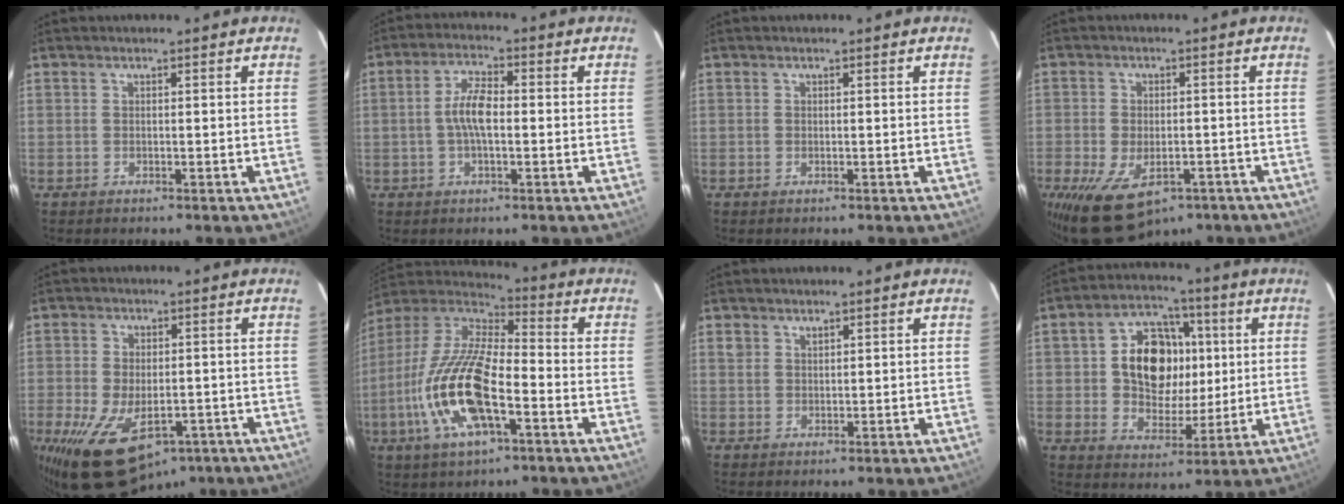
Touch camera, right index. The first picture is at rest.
{"total": 5.8, "force": [-0.6, 2.1, 5.4], "torque": [-0.108, 0.011, -0.013]}
{"total": 0.0}
{"total": 12.9, "force": [-7.5, 6.9, 7.9], "torque": [-0.177, -0.035, -0.115]}
{"total": 17.0, "force": [-8.7, 9.4, 11.2], "torque": [-0.240, -0.035, -0.129]}
{"total": 19.5, "force": [-6.7, 7.0, 16.9], "torque": [-0.352, -0.018, -0.133]}
{"total": 1.6, "force": [1.0, 1.2, 0.4], "torque": [-0.006, 0.004, 0.018]}
{"total": 13.8, "force": [2.2, 10.5, 8.6], "torque": [-0.172, 0.027, 0.048]}